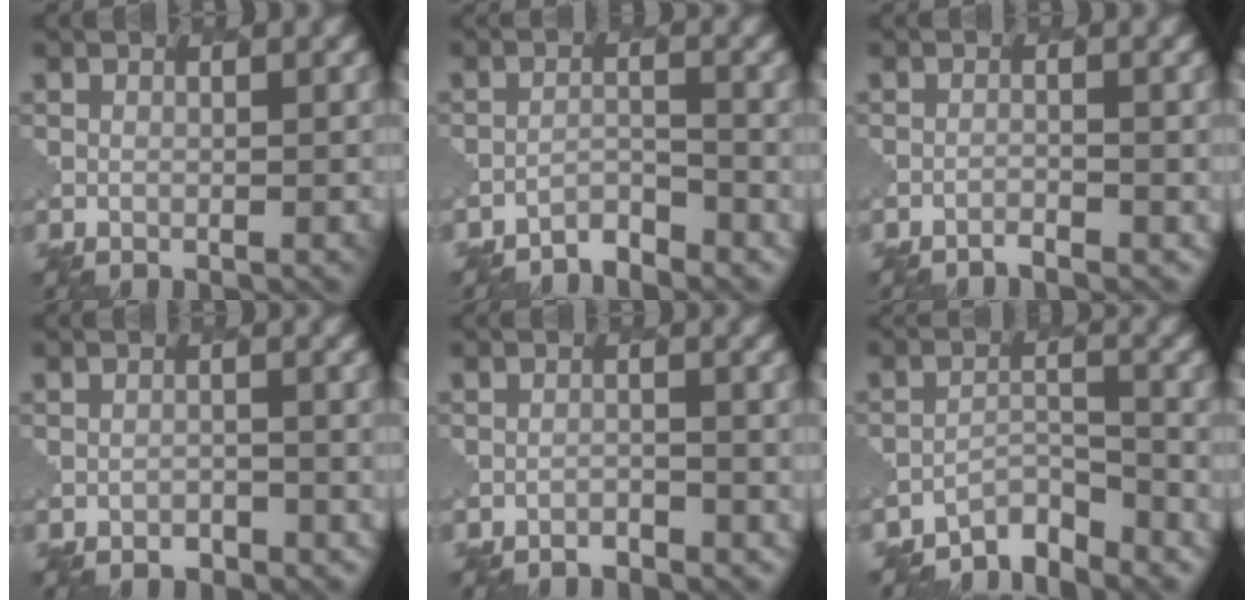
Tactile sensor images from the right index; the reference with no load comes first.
{"total": 1.8, "force": [-1.6, -0.1, -0.8], "torque": [0.005, 0.004, -0.033]}
{"total": 1.1, "force": [-0.4, -0.4, -0.9], "torque": [0.006, 0.000, -0.013]}
{"total": 0.9, "force": [-0.4, 0.0, -0.8], "torque": [0.003, -0.002, -0.007]}
{"total": 1.1, "force": [-0.5, -0.2, -1.0], "torque": [0.008, 0.001, -0.013]}
{"total": 2.8, "force": [-2.8, 0.3, -0.3], "torque": [0.001, 0.004, -0.054]}